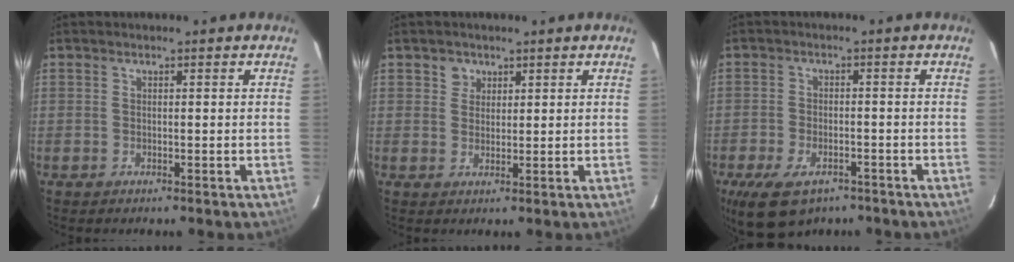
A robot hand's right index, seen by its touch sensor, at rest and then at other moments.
{"total": 2.6, "force": [1.3, 2.2, 0.2], "torque": [0.009, 0.013, 0.022]}
{"total": 11.1, "force": [-7.2, 5.9, 6.1], "torque": [-0.141, -0.018, -0.117]}